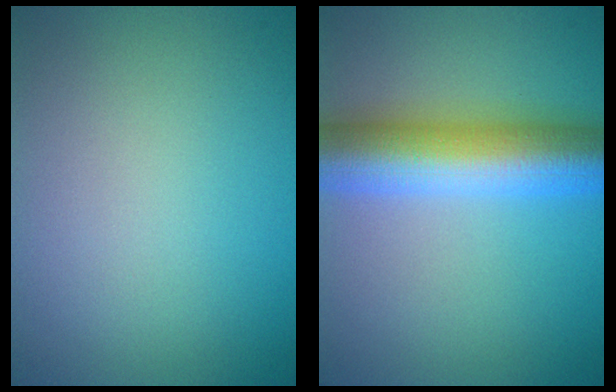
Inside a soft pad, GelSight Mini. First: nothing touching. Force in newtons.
{"total": 9.7, "press": 9.7, "slide": 0.3}